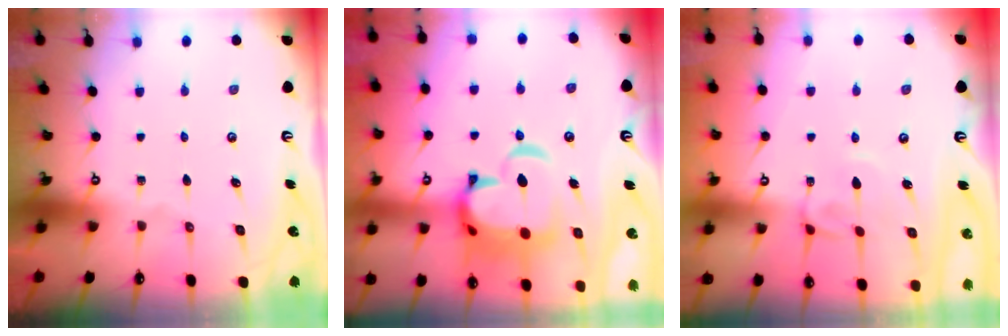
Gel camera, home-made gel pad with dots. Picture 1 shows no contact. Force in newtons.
{"total": 10.4, "press": 10.3, "slide": 1.7}
{"total": 3.0, "press": 3.0, "slide": 0.4}